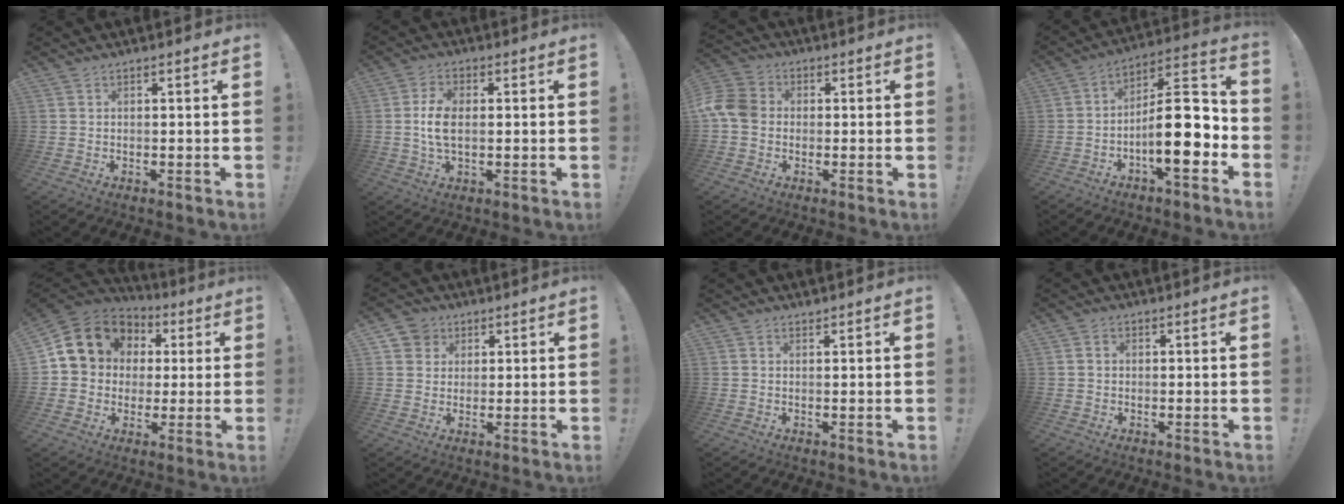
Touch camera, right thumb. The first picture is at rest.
{"total": 7.6, "force": [0.2, 4.3, 6.2], "torque": [-0.118, 0.000, 0.002]}
{"total": 9.0, "force": [-0.3, 7.3, 5.3], "torque": [-0.114, 0.018, -0.003]}
{"total": 17.4, "force": [-4.0, 5.4, 16.0], "torque": [-0.257, 0.016, -0.065]}
{"total": 14.4, "force": [4.5, 12.2, 6.2], "torque": [-0.092, -0.012, 0.103]}
{"total": 5.2, "force": [2.3, 4.5, 1.1], "torque": [-0.026, -0.006, 0.046]}
{"total": 0.8, "force": [0.8, -0.2, 0.0], "torque": [0.009, -0.005, 0.014]}
{"total": 1.2, "force": [-0.2, 1.0, 0.5], "torque": [-0.011, 0.005, -0.003]}